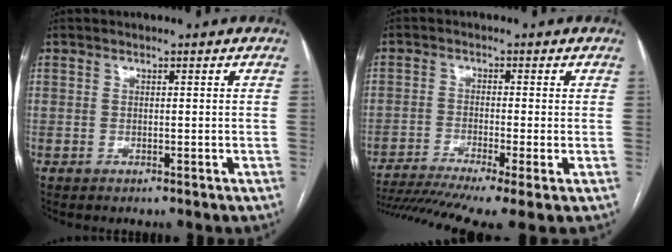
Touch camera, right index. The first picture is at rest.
{"total": 13.5, "force": [-9.7, 0.6, 9.4], "torque": [-0.163, -0.024, -0.156]}